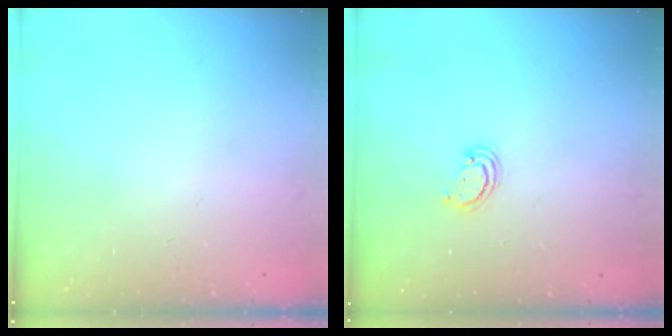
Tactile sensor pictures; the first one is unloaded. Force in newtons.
{"total": 2.3, "press": 2.3, "slide": 0.3}